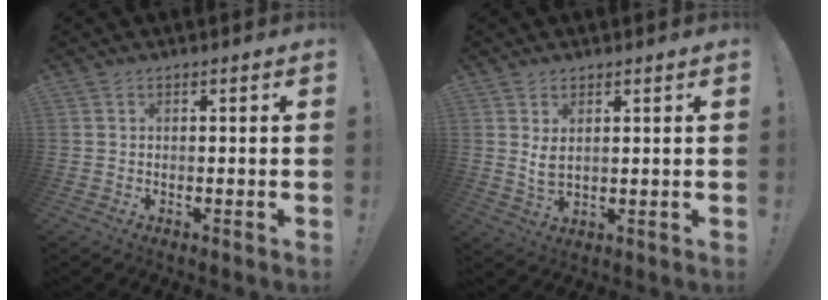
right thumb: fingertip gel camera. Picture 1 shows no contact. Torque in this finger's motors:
{"motor_torque": [0.35, -0.22, 0.13, 0.41, 0.16]}